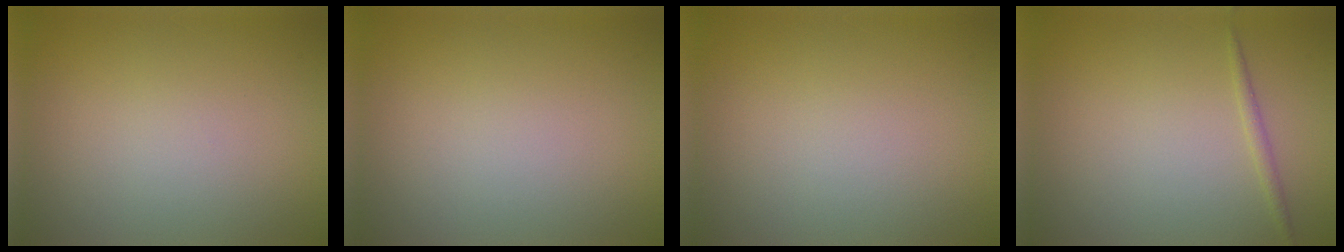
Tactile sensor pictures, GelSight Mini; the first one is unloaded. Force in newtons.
{"total": 0.0}
{"total": 0.0}
{"total": 0.8, "press": 0.8, "slide": 0.1}